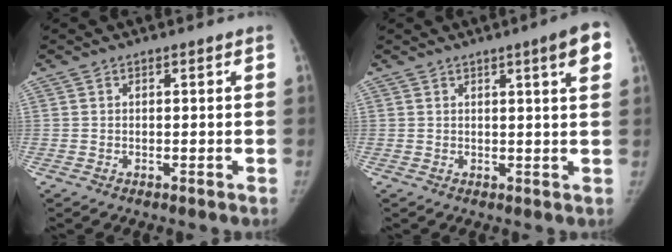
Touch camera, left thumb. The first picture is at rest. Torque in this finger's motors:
{"motor_torque": [0.10, -0.18, 0.93, -0.60, 0.10]}